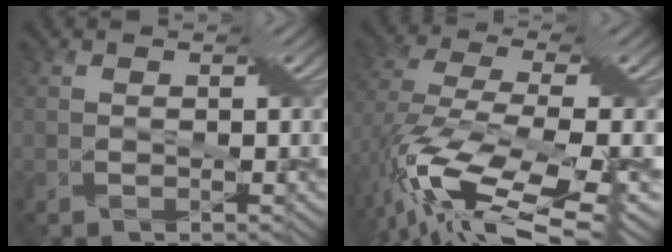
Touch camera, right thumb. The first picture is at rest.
{"total": 14.1, "force": [-6.0, 4.4, 12.0], "torque": [-0.293, -0.014, -0.097]}